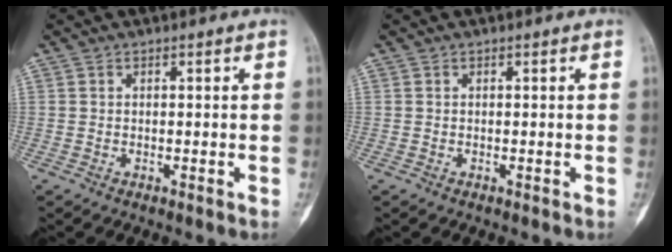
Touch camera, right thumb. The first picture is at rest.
{"total": 0.0}